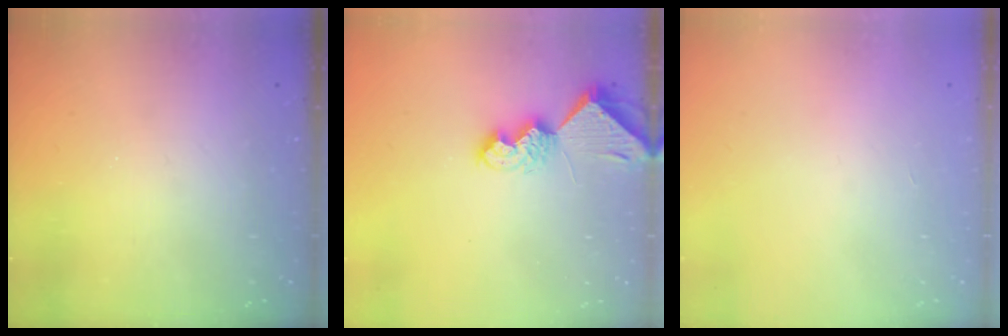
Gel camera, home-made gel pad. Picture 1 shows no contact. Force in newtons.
{"total": 7.3, "press": 7.2, "slide": 1.0}
{"total": 0.0}